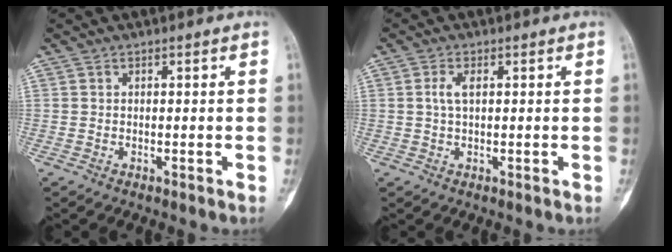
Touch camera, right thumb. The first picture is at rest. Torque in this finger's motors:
{"motor_torque": [-0.16, 0.23, 0.27, -0.21, 0.00]}